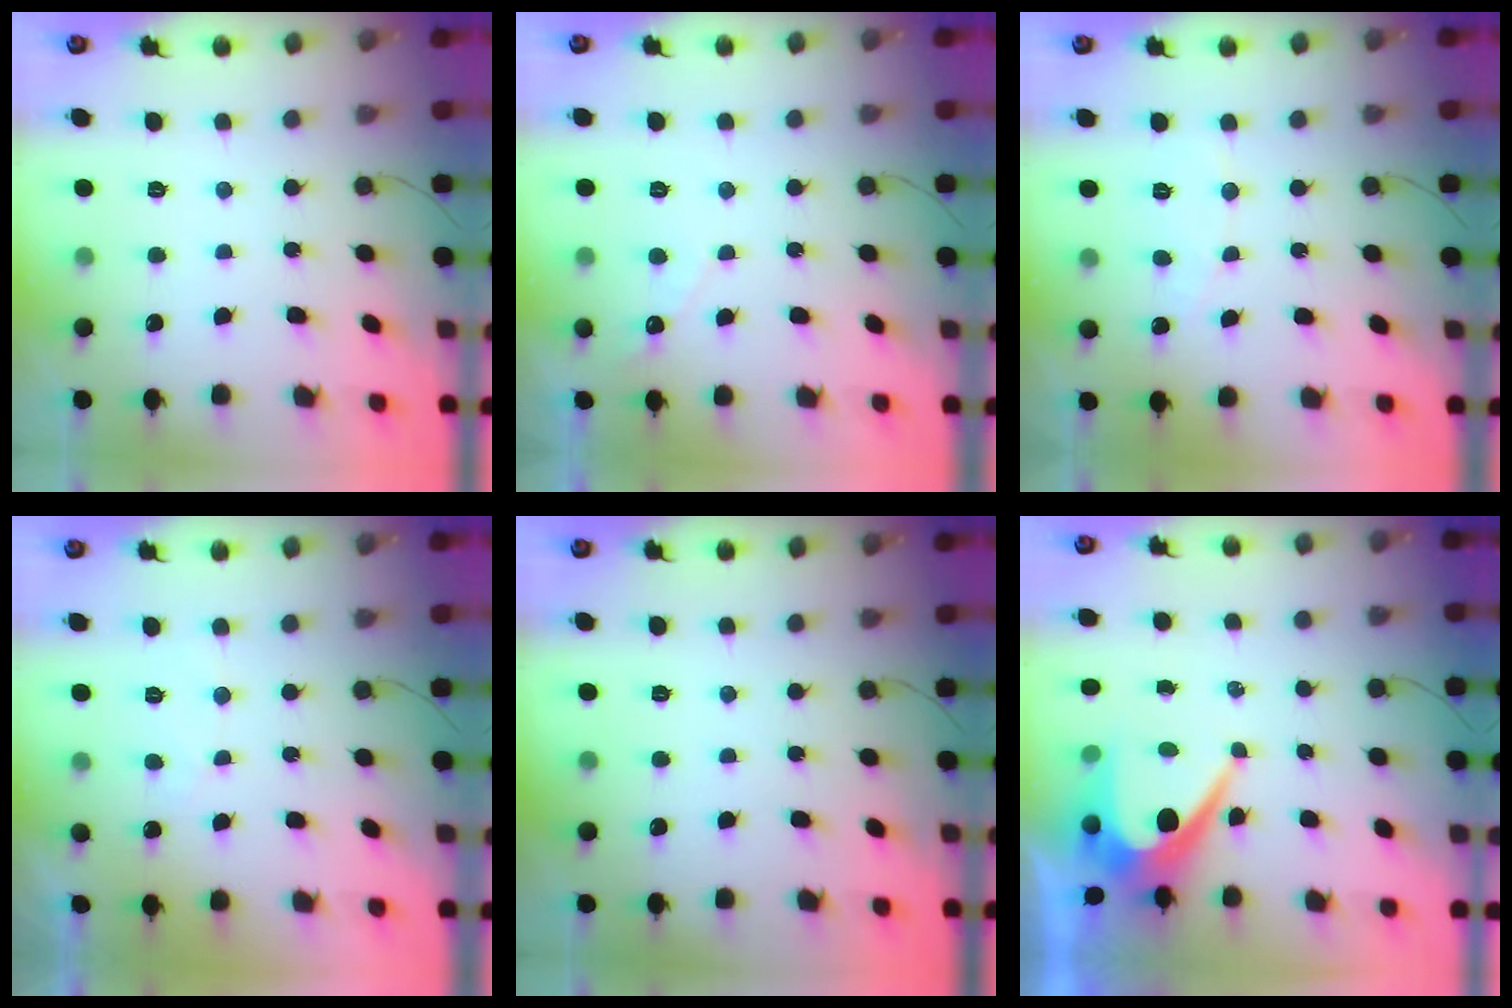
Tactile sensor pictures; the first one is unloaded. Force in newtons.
{"total": 2.5, "press": 2.5, "slide": 0.1}
{"total": 3.7, "press": 3.7, "slide": 0.3}
{"total": 2.9, "press": 2.9, "slide": 0.2}
{"total": 0.0}
{"total": 8.5, "press": 8.5, "slide": 0.7}